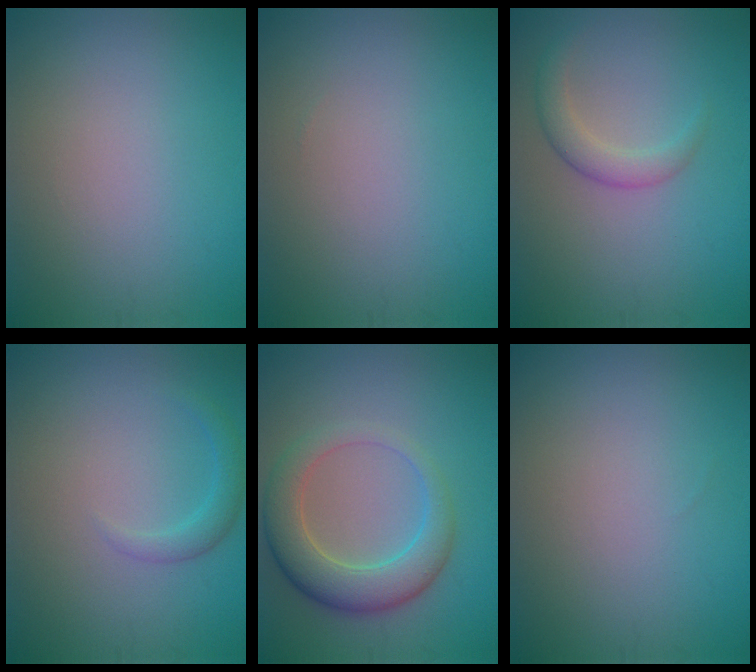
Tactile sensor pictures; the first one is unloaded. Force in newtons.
{"total": 0.0}
{"total": 2.3, "press": 2.3, "slide": 0.1}
{"total": 1.6, "press": 1.6, "slide": 0.1}
{"total": 5.6, "press": 5.5, "slide": 0.4}
{"total": 0.0}